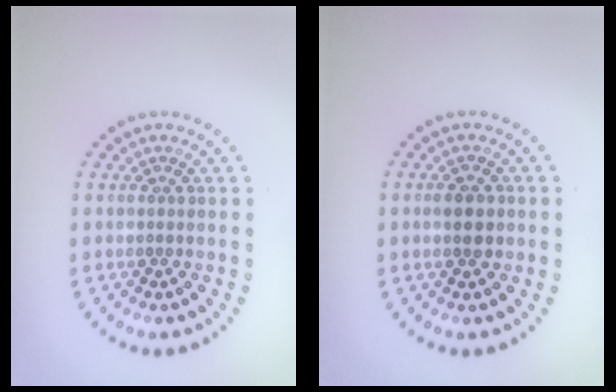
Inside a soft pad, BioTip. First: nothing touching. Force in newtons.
{"total": 2.3, "press": 2.3, "slide": 0.0}